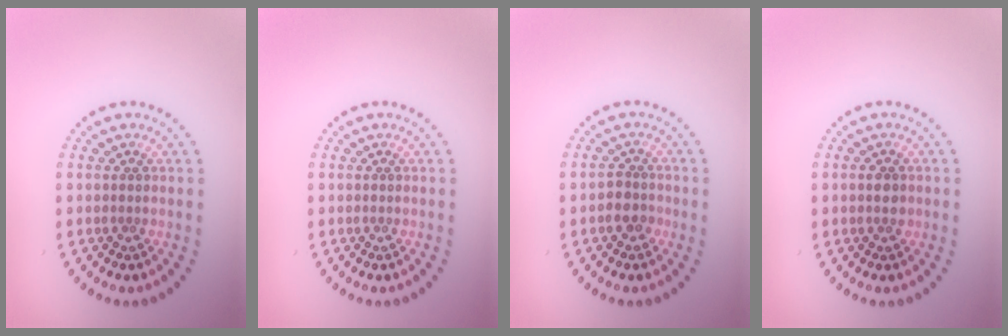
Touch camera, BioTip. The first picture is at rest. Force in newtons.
{"total": 0.0}
{"total": 1.9, "press": 1.7, "slide": 0.9}
{"total": 1.1, "press": 1.1, "slide": 0.1}